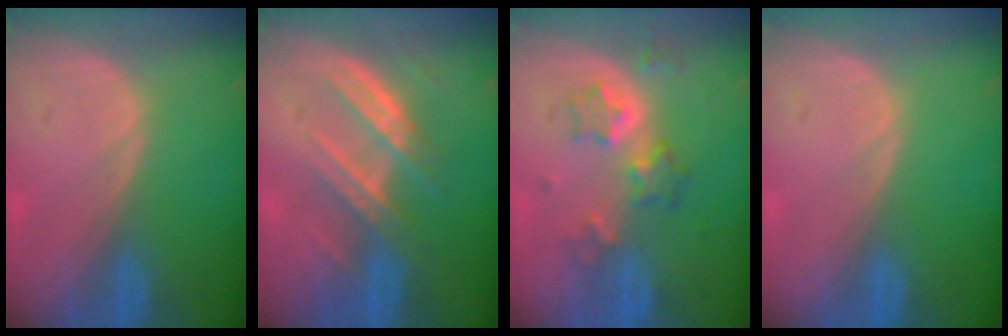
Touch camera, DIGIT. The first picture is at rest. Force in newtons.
{"total": 7.1, "press": 6.6, "slide": 2.6}
{"total": 6.6, "press": 5.7, "slide": 3.2}
{"total": 0.0}